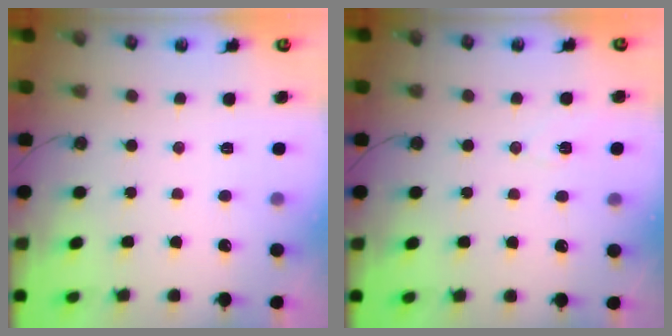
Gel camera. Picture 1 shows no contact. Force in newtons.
{"total": 4.1, "press": 3.4, "slide": 2.2}